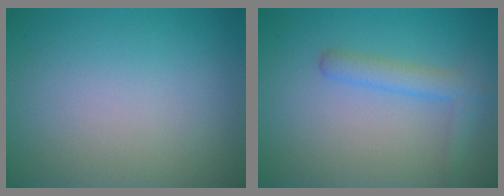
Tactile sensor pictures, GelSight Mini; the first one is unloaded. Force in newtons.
{"total": 2.5, "press": 2.5, "slide": 0.0}